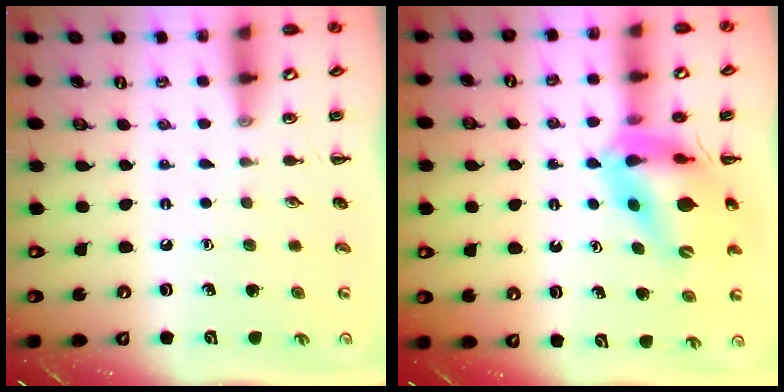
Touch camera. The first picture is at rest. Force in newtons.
{"total": 12.6, "press": 12.0, "slide": 3.9}